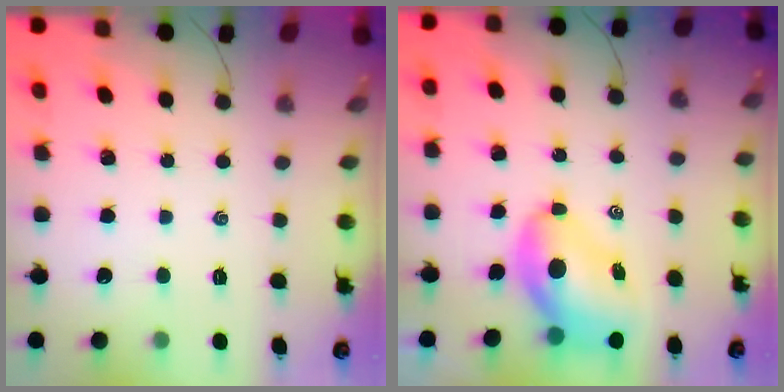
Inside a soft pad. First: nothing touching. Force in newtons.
{"total": 10.0, "press": 9.5, "slide": 3.1}